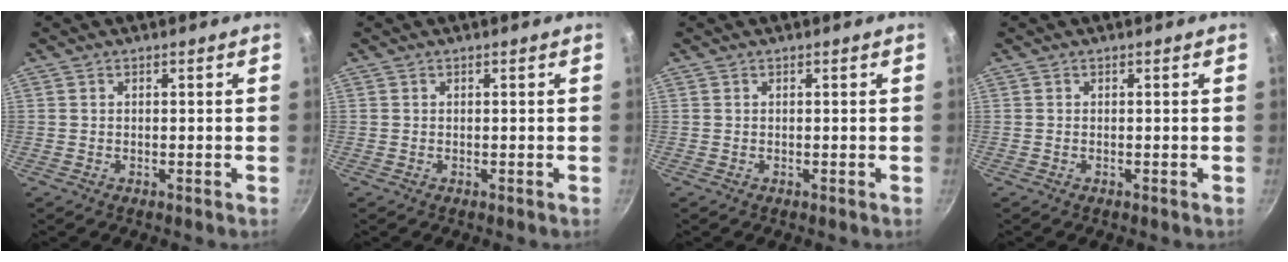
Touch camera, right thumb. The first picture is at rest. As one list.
[{"total": 0.0}, {"total": 0.0}, {"total": 0.0}]